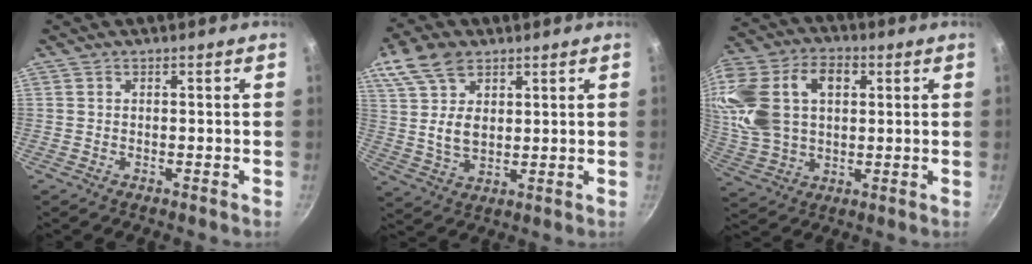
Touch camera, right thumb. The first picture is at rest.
{"total": 12.3, "force": [6.0, 7.6, 7.5], "torque": [-0.128, -0.016, 0.116]}
{"total": 20.2, "force": [4.5, 13.7, 14.1], "torque": [-0.276, 0.021, 0.084]}